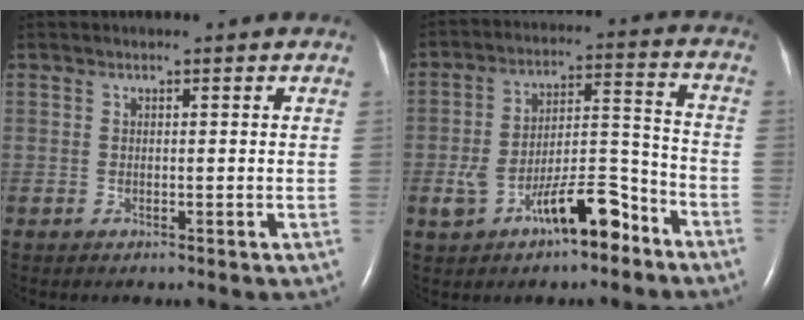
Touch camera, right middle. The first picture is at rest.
{"total": 11.0, "force": [-6.0, 3.5, 8.5], "torque": [-0.153, 0.023, -0.093]}